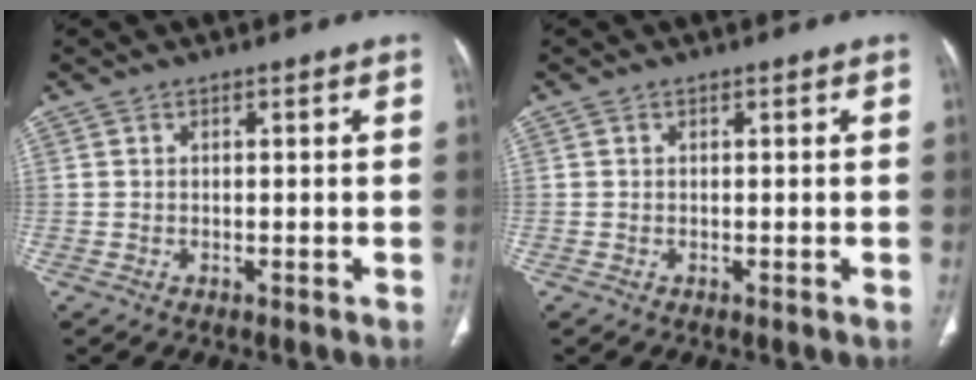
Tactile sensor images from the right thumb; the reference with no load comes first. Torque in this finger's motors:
{"motor_torque": [-0.23, -0.25, -0.21, 0.51, -0.02]}